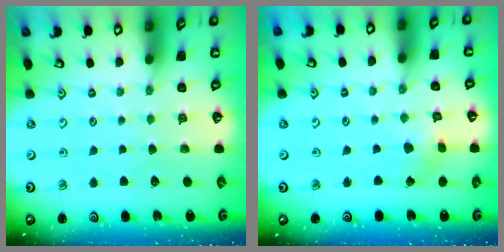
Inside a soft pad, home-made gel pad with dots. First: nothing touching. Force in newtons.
{"total": 3.0, "press": 3.0, "slide": 0.4}